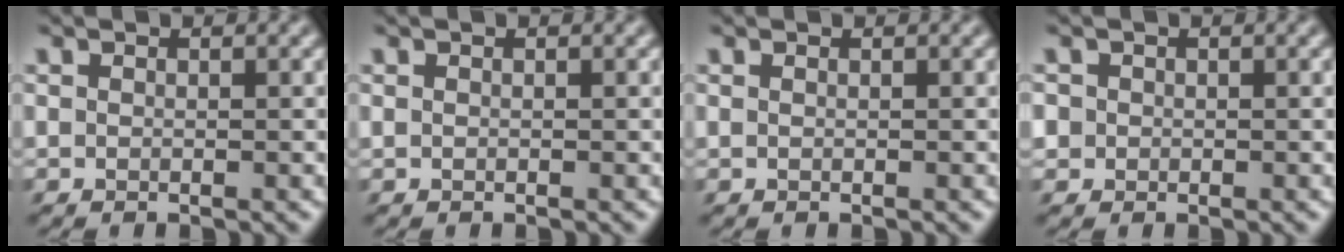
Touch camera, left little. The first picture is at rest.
{"total": 0.6, "force": [0.3, 0.3, 0.4], "torque": [-0.015, 0.006, 0.006]}
{"total": 0.0}
{"total": 1.9, "force": [0.4, 1.6, 0.9], "torque": [-0.028, 0.019, 0.004]}